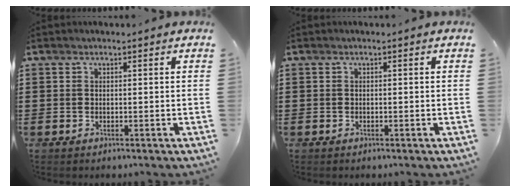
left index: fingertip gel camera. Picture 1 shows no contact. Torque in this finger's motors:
{"motor_torque": [-0.11, -0.02, -0.01, -0.01]}